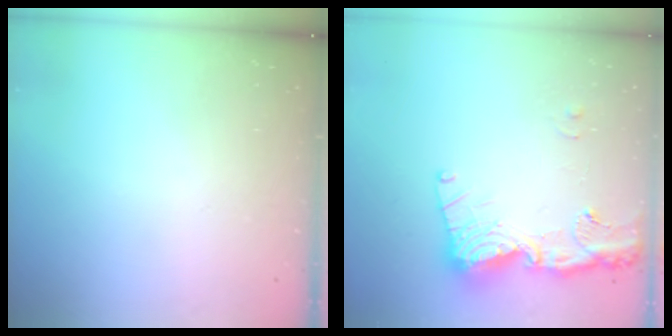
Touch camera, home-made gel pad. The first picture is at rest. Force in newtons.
{"total": 16.6, "press": 16.5, "slide": 1.9}